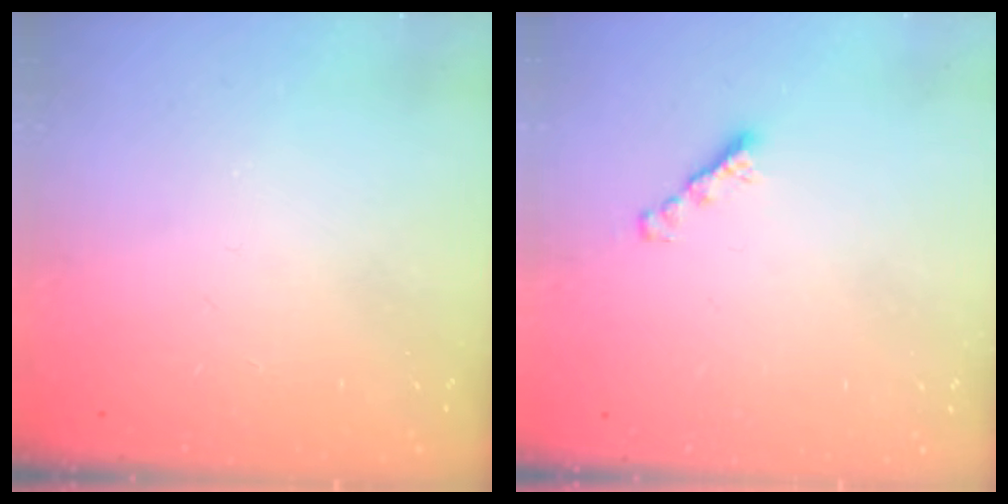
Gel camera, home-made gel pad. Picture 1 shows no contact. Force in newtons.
{"total": 2.5, "press": 2.5, "slide": 0.5}